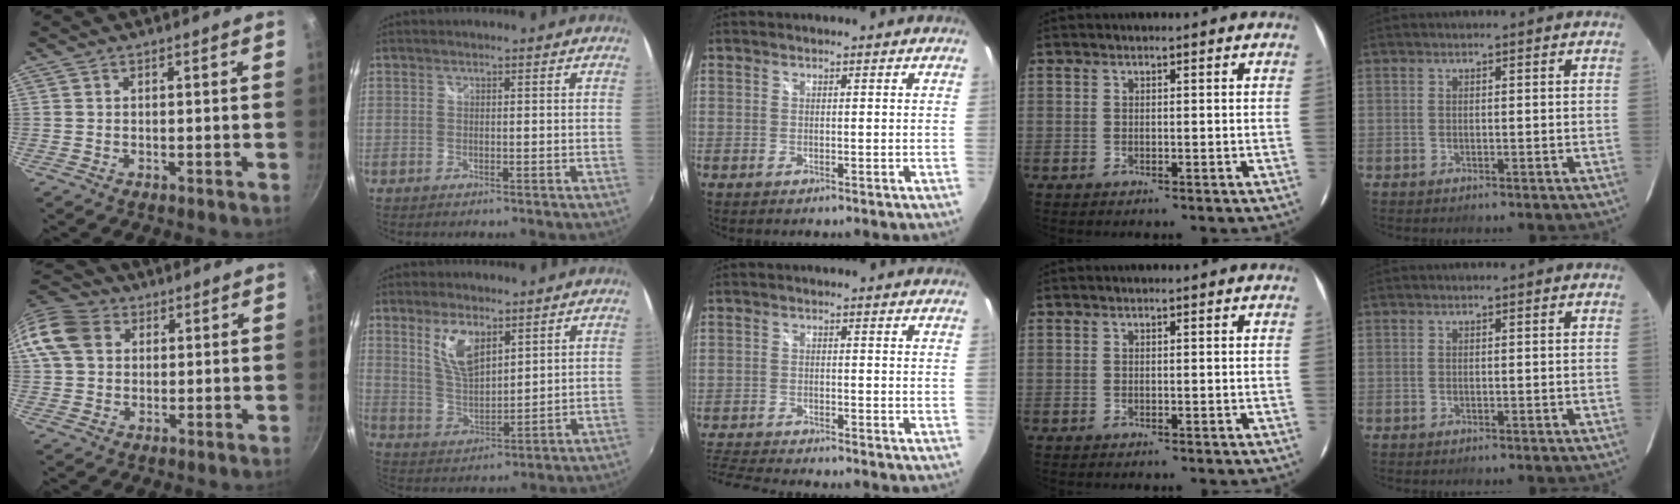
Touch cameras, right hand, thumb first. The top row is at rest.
{"thumb": {"total": 12.2, "force": [3.1, 9.9, 6.5], "torque": [-0.120, 0.020, 0.041]}, "index": {"total": 8.6, "force": [4.7, 3.9, 6.1], "torque": [-0.114, -0.001, 0.098]}, "middle": {"total": 8.5, "force": [-8.0, 0.6, 2.8], "torque": [-0.083, -0.016, -0.146]}}